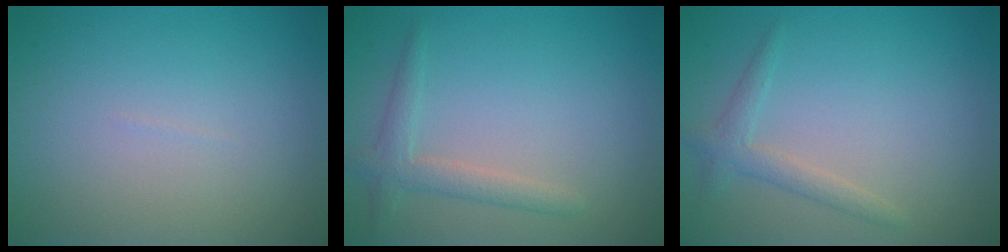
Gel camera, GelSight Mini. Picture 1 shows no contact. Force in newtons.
{"total": 2.2, "press": 2.2, "slide": 0.1}
{"total": 1.8, "press": 1.8, "slide": 0.1}